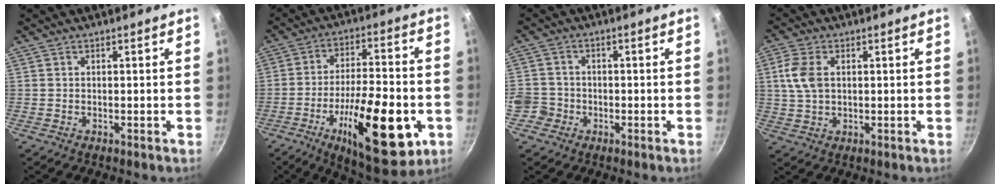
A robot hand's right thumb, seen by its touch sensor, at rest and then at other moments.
{"total": 23.0, "force": [-7.7, 8.6, 19.9], "torque": [-0.285, 0.018, -0.111]}
{"total": 5.8, "force": [-2.4, 5.1, 1.3], "torque": [-0.010, 0.030, -0.048]}
{"total": 6.7, "force": [1.3, 4.4, 4.9], "torque": [-0.095, 0.003, 0.023]}